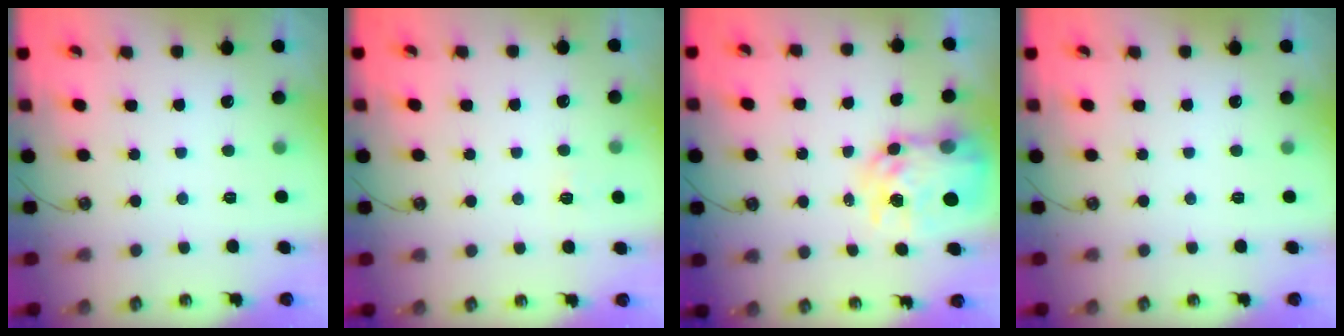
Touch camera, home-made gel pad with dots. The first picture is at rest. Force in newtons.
{"total": 2.5, "press": 2.4, "slide": 0.4}
{"total": 10.2, "press": 10.2, "slide": 1.0}
{"total": 0.0}